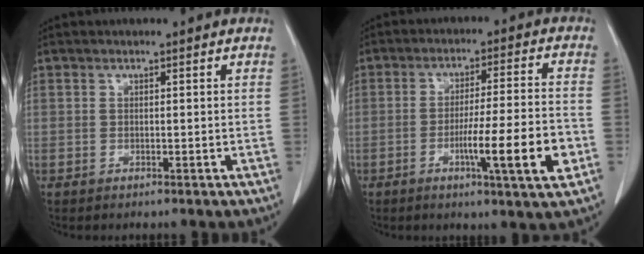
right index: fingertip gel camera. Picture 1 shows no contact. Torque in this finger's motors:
{"motor_torque": [0.94, -0.27, 0.31, 0.08]}